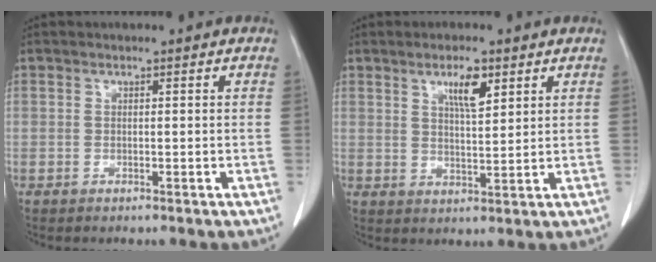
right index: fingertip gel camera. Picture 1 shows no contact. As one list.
[{"total": 5.1, "force": [2.8, 1.2, 4.1], "torque": [-0.073, -0.001, 0.048]}]